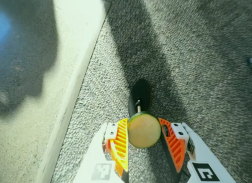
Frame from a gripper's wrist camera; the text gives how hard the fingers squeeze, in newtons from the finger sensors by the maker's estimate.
{"total": 8.4, "left": 8.4, "right": 8.4}